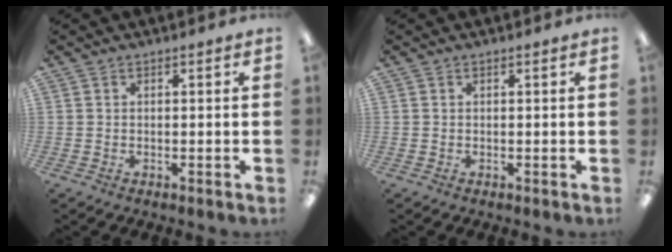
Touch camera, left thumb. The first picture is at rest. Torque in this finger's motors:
{"motor_torque": [-0.01, -0.01, 0.10, 0.06, 0.00]}